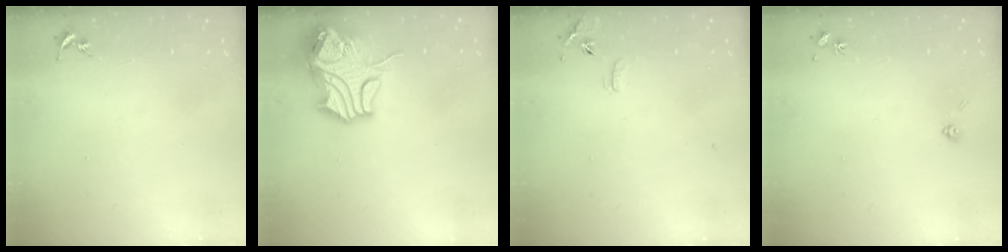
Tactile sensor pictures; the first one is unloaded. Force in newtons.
{"total": 14.6, "press": 14.5, "slide": 2.1}
{"total": 6.9, "press": 6.9, "slide": 0.6}
{"total": 4.6, "press": 4.4, "slide": 1.2}